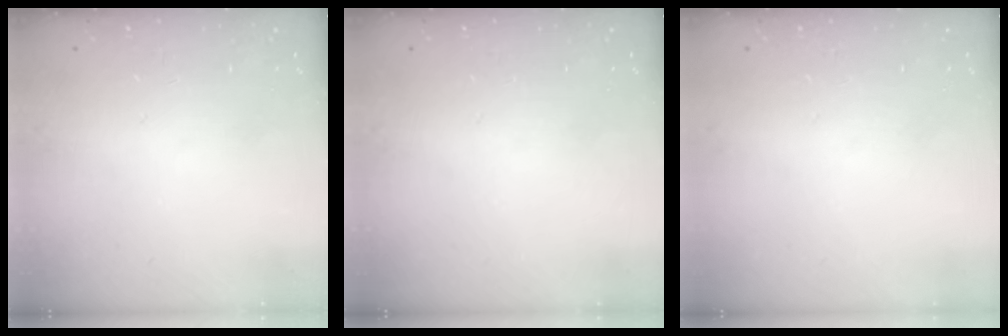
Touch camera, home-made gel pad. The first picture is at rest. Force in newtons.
{"total": 0.0}
{"total": 0.0}